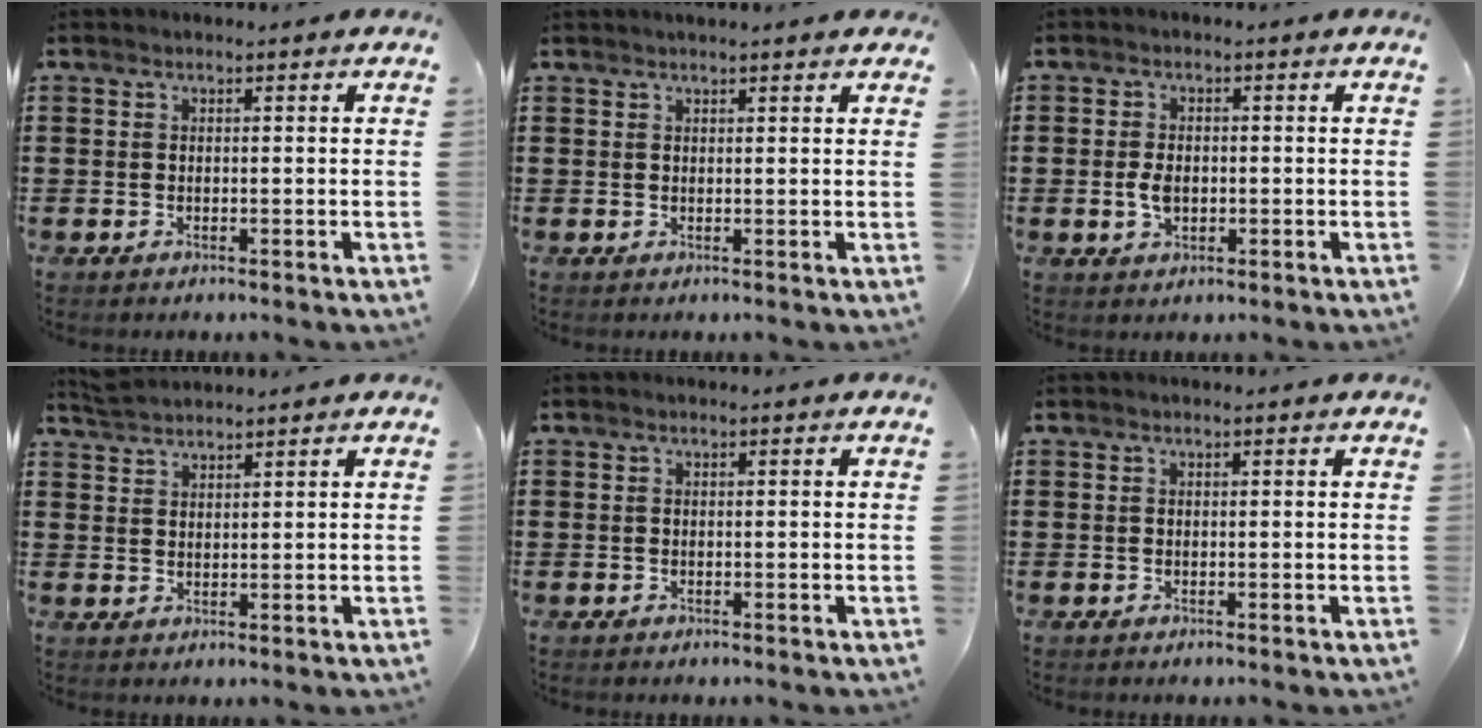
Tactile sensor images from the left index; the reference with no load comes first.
{"total": 1.1, "force": [1.0, 0.0, 0.4], "torque": [-0.011, 0.001, 0.019]}
{"total": 3.2, "force": [-0.3, 2.0, 2.5], "torque": [-0.065, -0.001, -0.010]}
{"total": 3.0, "force": [3.0, 0.1, 0.4], "torque": [-0.017, -0.002, 0.058]}
{"total": 0.0}
{"total": 0.0}